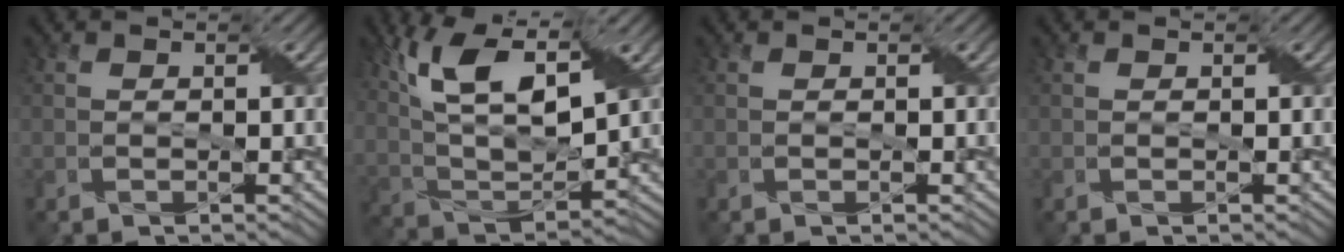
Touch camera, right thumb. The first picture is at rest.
{"total": 13.3, "force": [6.6, 5.8, 10.0], "torque": [-0.217, 0.013, 0.122]}
{"total": 0.0}
{"total": 0.0}